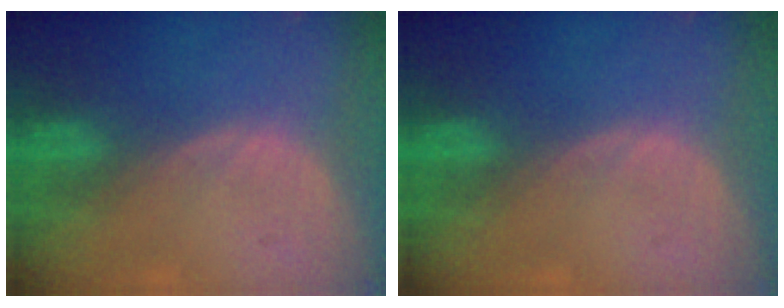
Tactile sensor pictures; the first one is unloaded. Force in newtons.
{"total": 0.0}